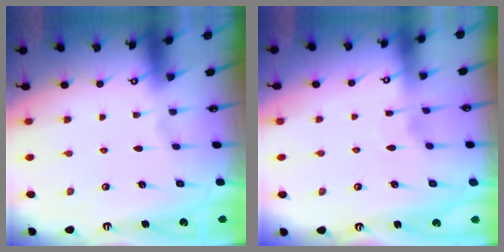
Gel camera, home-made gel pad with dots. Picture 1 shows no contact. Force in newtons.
{"total": 2.4, "press": 2.4, "slide": 0.4}